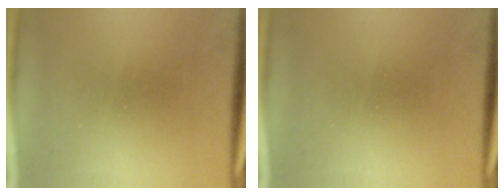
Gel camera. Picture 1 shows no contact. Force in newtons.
{"total": 0.0}